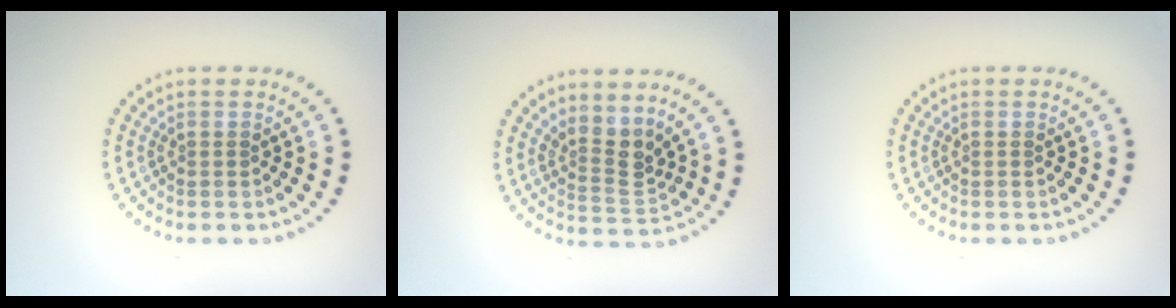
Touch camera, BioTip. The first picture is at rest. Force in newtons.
{"total": 3.0, "press": 2.1, "slide": 2.1}
{"total": 0.0}